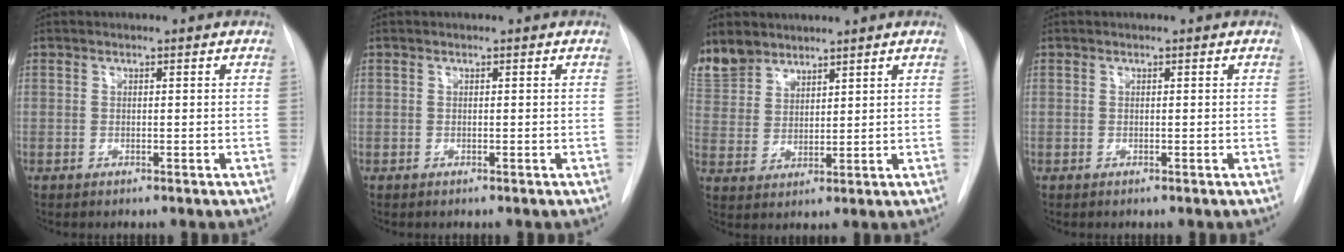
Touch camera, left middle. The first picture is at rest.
{"total": 0.0}
{"total": 9.8, "force": [8.1, 5.1, 2.0], "torque": [-0.055, 0.009, 0.172]}
{"total": 0.0}